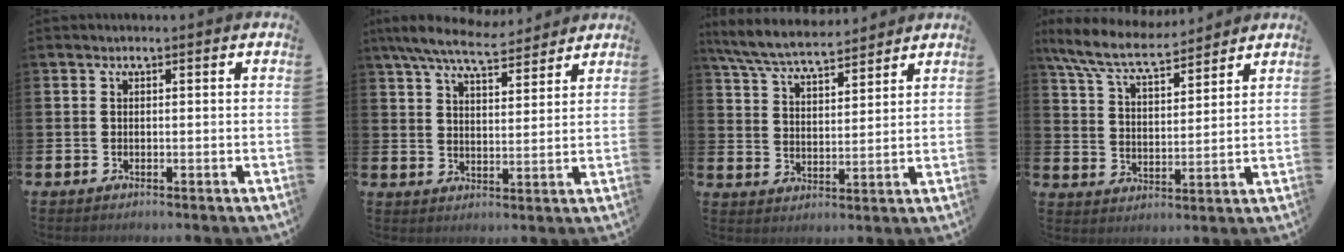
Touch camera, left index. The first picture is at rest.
{"total": 8.0, "force": [7.3, 1.5, 2.9], "torque": [-0.072, -0.033, 0.131]}
{"total": 7.1, "force": [6.7, 1.0, 2.0], "torque": [-0.062, -0.033, 0.122]}
{"total": 8.2, "force": [7.4, 1.4, 3.1], "torque": [-0.087, -0.039, 0.133]}